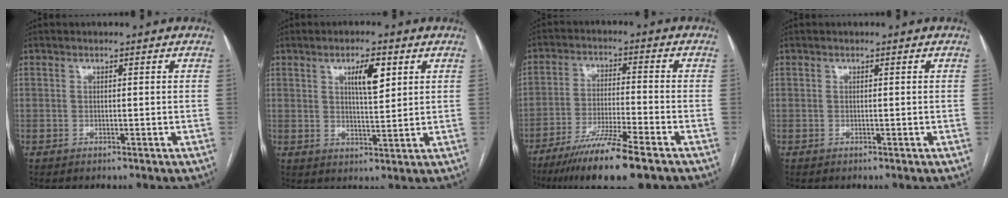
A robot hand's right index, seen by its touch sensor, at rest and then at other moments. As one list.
[{"total": 5.6, "force": [2.5, 1.4, 4.8], "torque": [-0.079, 0.002, 0.044]}, {"total": 11.8, "force": [-8.2, 0.3, 8.5], "torque": [-0.148, -0.031, -0.140]}, {"total": 0.0}]